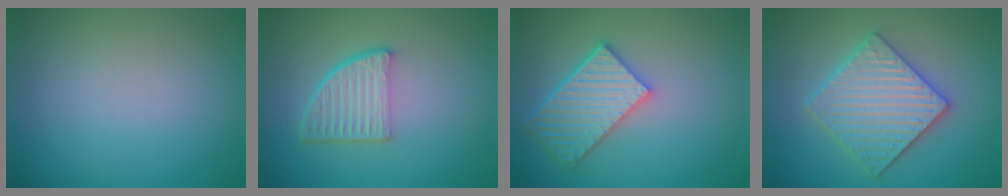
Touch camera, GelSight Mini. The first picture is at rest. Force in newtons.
{"total": 4.8, "press": 3.3, "slide": 3.6}
{"total": 5.5, "press": 4.6, "slide": 3.0}
{"total": 5.9, "press": 5.8, "slide": 1.1}